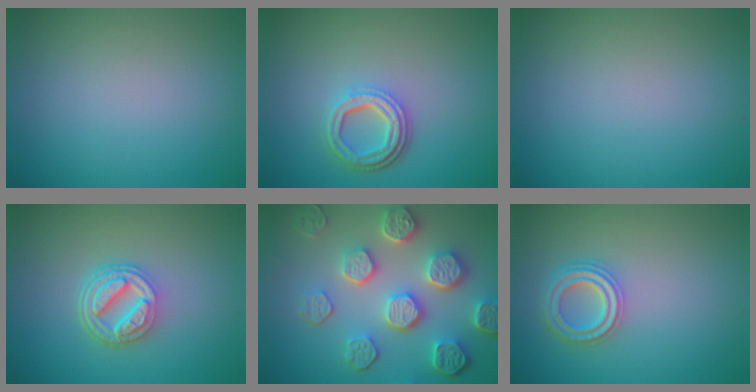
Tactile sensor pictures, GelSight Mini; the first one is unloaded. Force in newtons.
{"total": 4.0, "press": 3.1, "slide": 2.5}
{"total": 0.0}
{"total": 5.1, "press": 3.6, "slide": 3.5}
{"total": 7.5, "press": 5.8, "slide": 4.7}
{"total": 3.8, "press": 3.0, "slide": 2.3}